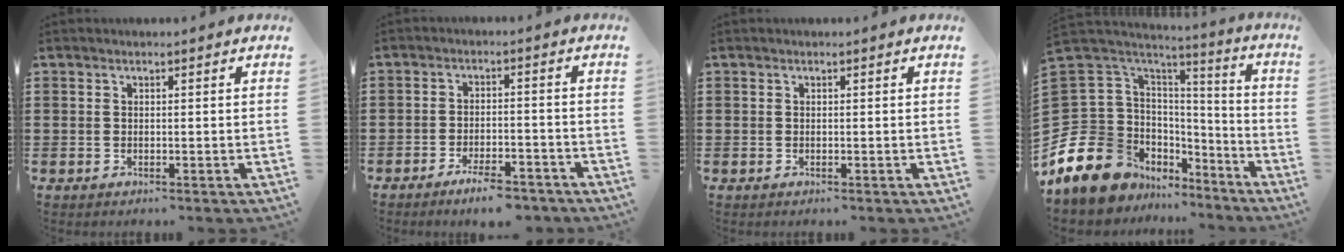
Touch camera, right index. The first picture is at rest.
{"total": 4.8, "force": [-4.2, 0.7, 2.2], "torque": [-0.041, -0.001, -0.078]}
{"total": 0.0}
{"total": 15.1, "force": [-9.2, 10.3, 6.0], "torque": [-0.181, -0.007, -0.163]}